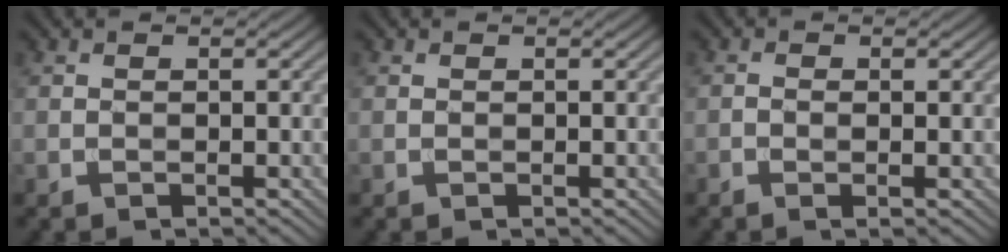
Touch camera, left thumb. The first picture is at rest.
{"total": 0.0}
{"total": 1.2, "force": [-0.4, 0.2, 1.2], "torque": [-0.023, -0.001, -0.009]}